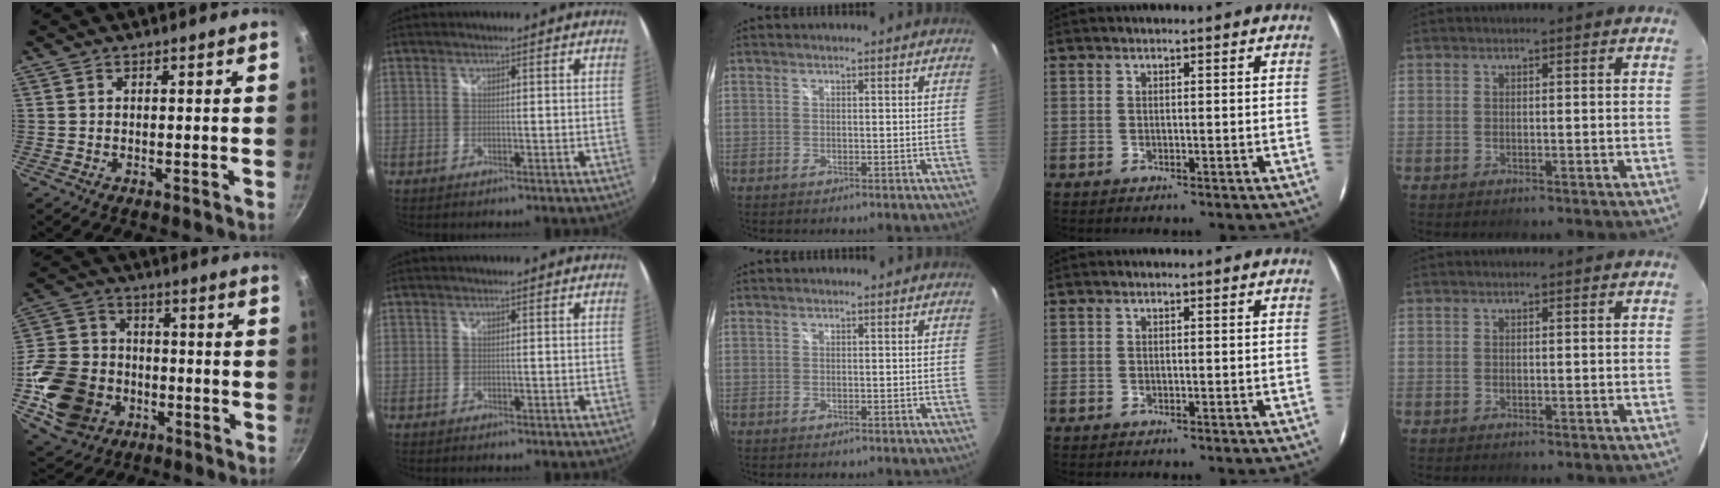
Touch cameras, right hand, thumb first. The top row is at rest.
{"thumb": {"total": 19.8, "force": [-5.1, 15.9, 10.7], "torque": [-0.200, 0.038, -0.080]}}